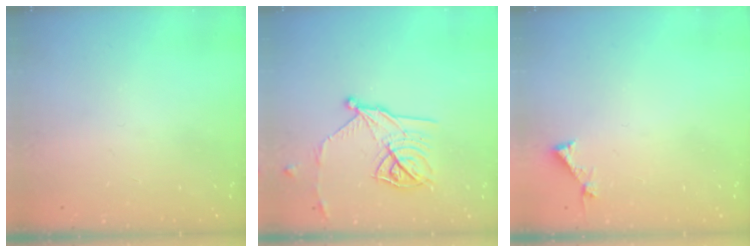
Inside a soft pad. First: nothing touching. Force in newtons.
{"total": 14.7, "press": 14.7, "slide": 0.6}
{"total": 3.1, "press": 3.1, "slide": 0.3}